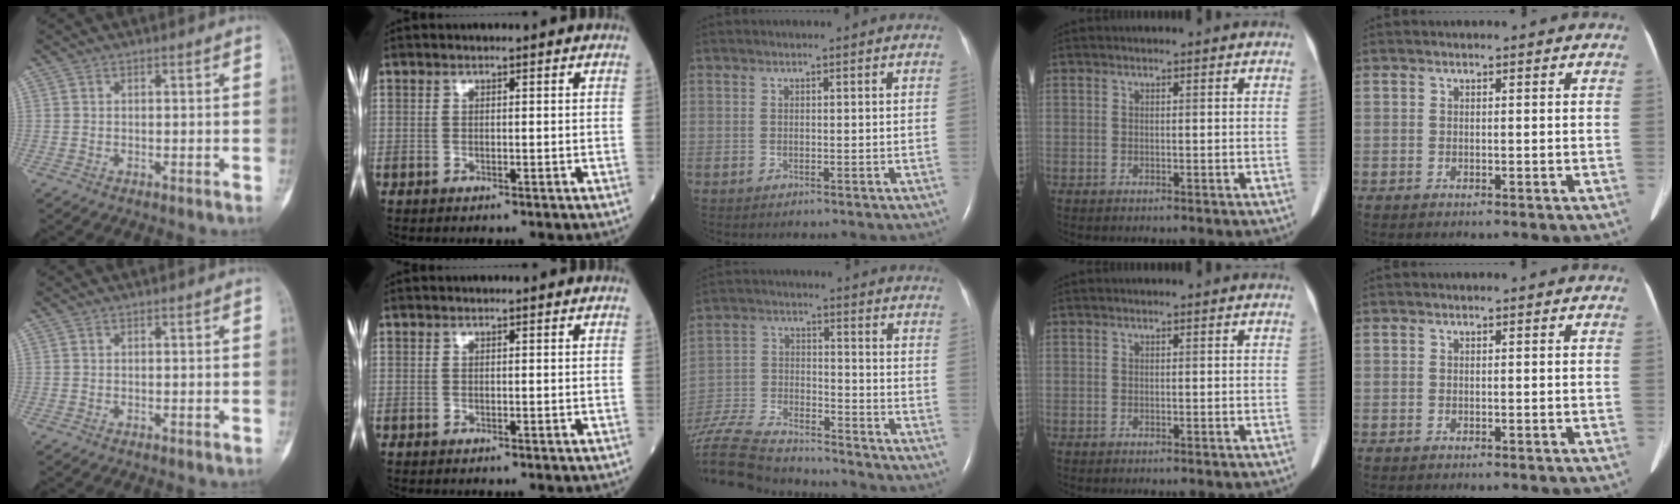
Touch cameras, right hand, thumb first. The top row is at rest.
{"middle": {"total": 20.7, "force": [-19.1, 3.1, 7.5], "torque": [-0.181, -0.022, -0.314]}}